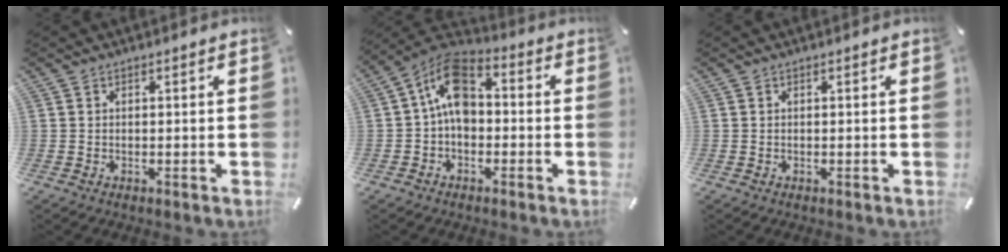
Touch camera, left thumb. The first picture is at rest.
{"total": 10.7, "force": [0.6, 7.0, 8.1], "torque": [-0.157, 0.005, 0.011]}
{"total": 0.0}